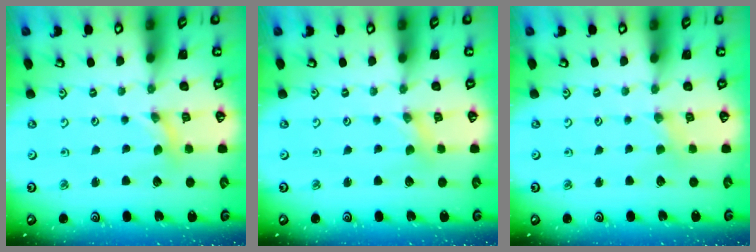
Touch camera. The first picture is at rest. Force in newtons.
{"total": 0.0}
{"total": 1.5, "press": 1.4, "slide": 0.3}